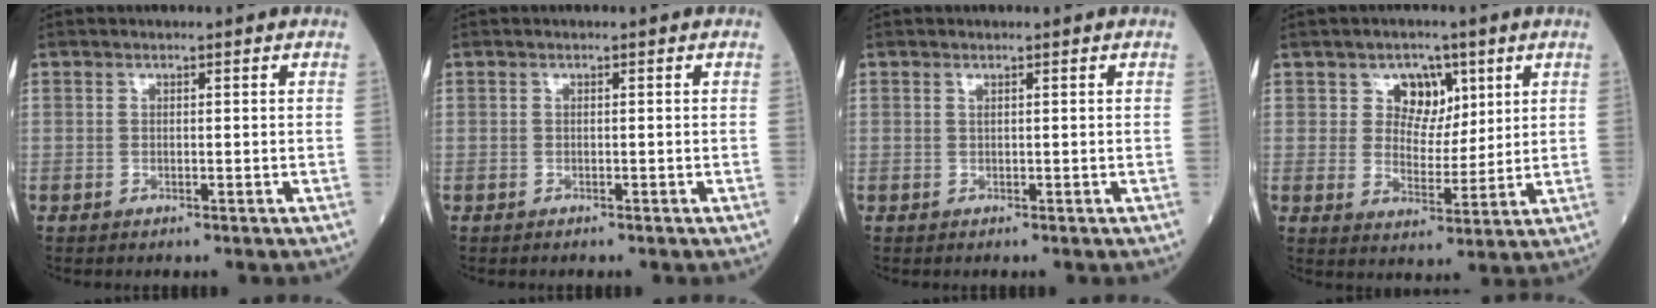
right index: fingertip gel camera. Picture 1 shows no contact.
{"total": 0.5, "force": [-0.5, 0.1, 0.2], "torque": [-0.009, -0.002, -0.009]}
{"total": 0.0}
{"total": 5.8, "force": [2.8, 4.4, 2.6], "torque": [-0.036, 0.007, 0.048]}